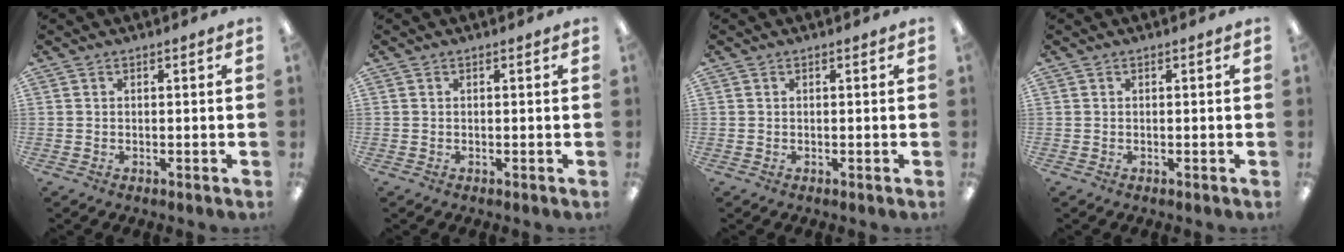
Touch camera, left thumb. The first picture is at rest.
{"total": 0.0}
{"total": 0.0}
{"total": 0.0}